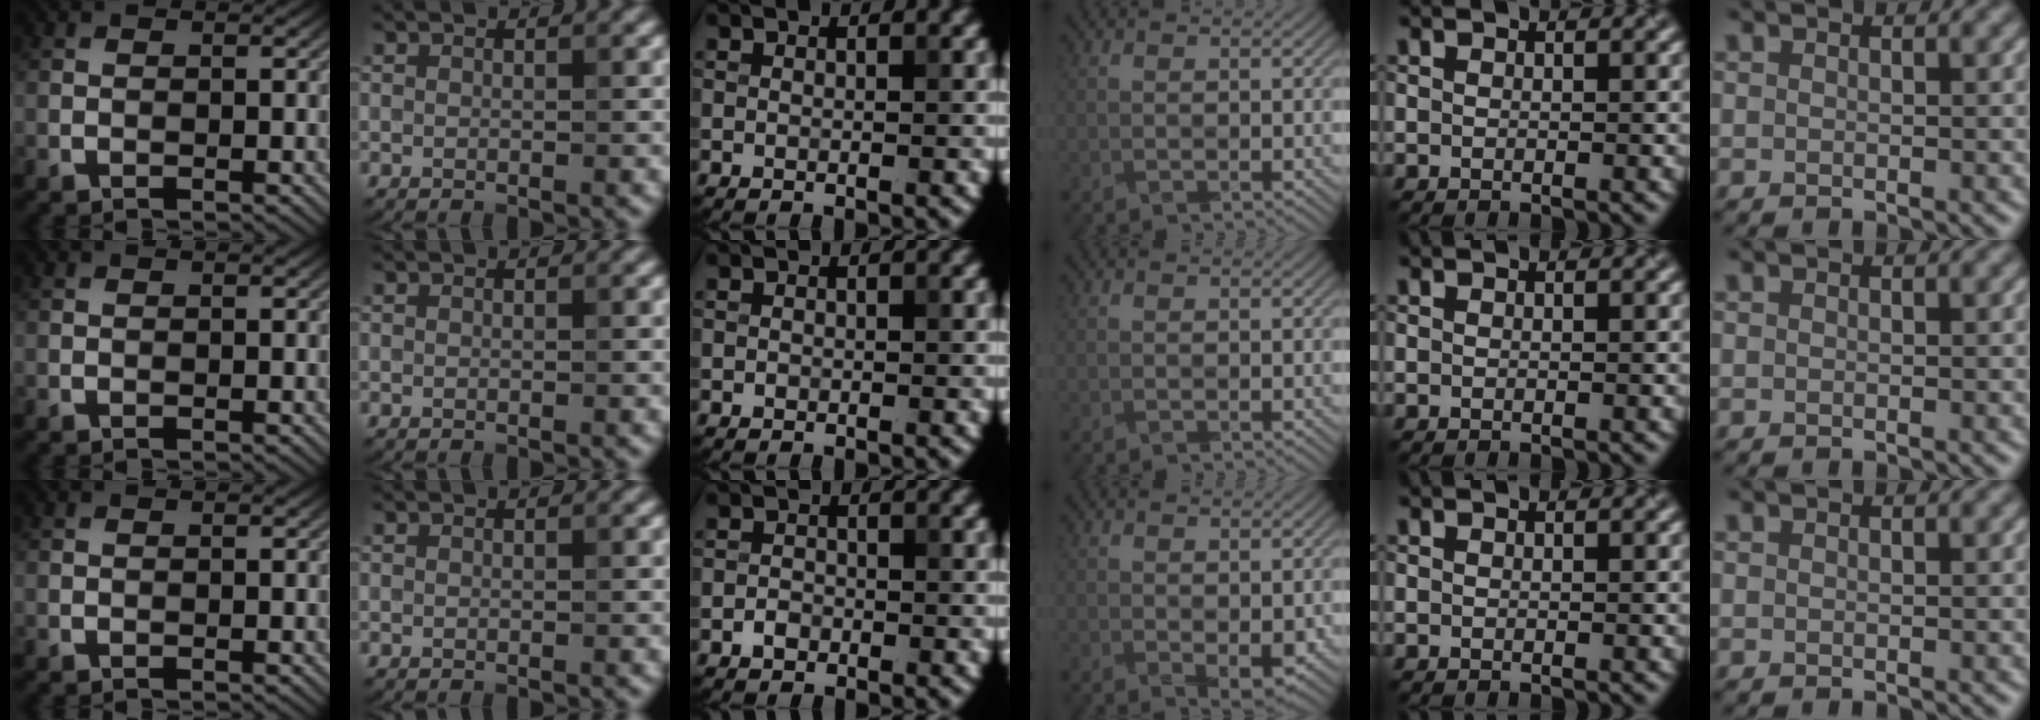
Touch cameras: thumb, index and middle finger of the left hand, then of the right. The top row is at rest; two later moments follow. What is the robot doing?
{"motion": "fold", "object": "plastic wrap"}